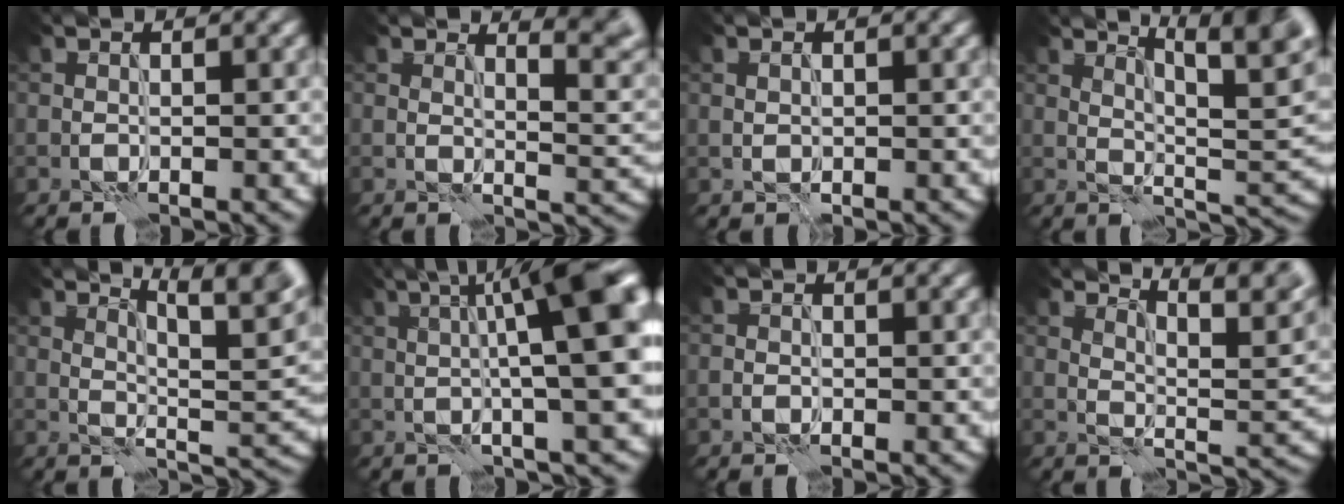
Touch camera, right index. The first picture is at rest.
{"total": 5.8, "force": [3.6, 1.8, 4.1], "torque": [-0.033, 0.010, 0.054]}
{"total": 0.0}
{"total": 9.0, "force": [4.7, 2.8, 7.1], "torque": [-0.091, 0.011, 0.063]}
{"total": 8.7, "force": [5.3, 2.5, 6.5], "torque": [-0.088, 0.008, 0.070]}
{"total": 12.8, "force": [2.3, 3.4, 12.2], "torque": [-0.132, 0.027, 0.026]}
{"total": 0.8, "force": [-0.3, 0.6, 0.3], "torque": [-0.002, -0.001, -0.002]}
{"total": 8.8, "force": [6.4, 2.2, 5.6], "torque": [-0.084, 0.008, 0.088]}